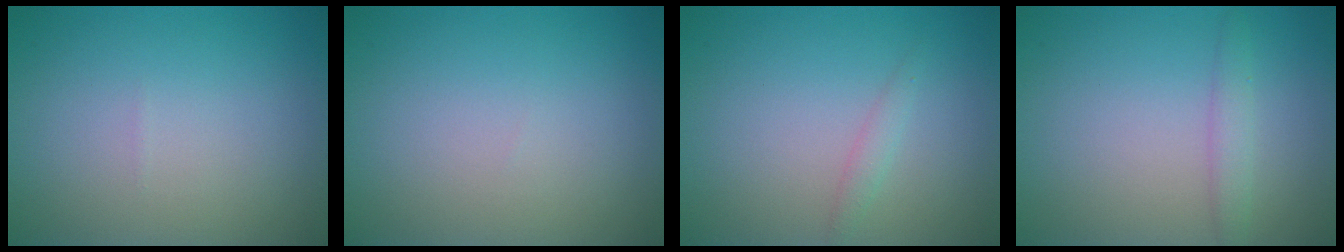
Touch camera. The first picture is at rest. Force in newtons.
{"total": 0.0}
{"total": 1.0, "press": 1.0, "slide": 0.0}
{"total": 1.6, "press": 1.6, "slide": 0.0}